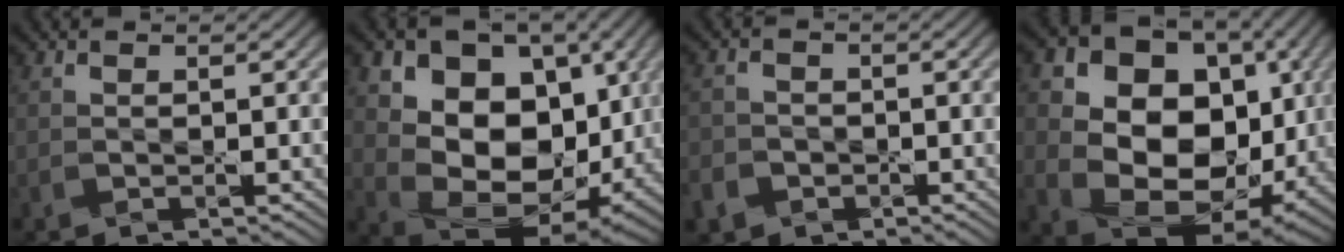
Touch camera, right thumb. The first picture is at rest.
{"total": 15.8, "force": [1.9, 11.0, 11.2], "torque": [-0.183, -0.025, 0.045]}
{"total": 3.8, "force": [-2.0, 3.0, 1.1], "torque": [-0.031, -0.007, -0.043]}
{"total": 16.8, "force": [0.7, 12.8, 10.9], "torque": [-0.206, -0.032, 0.034]}